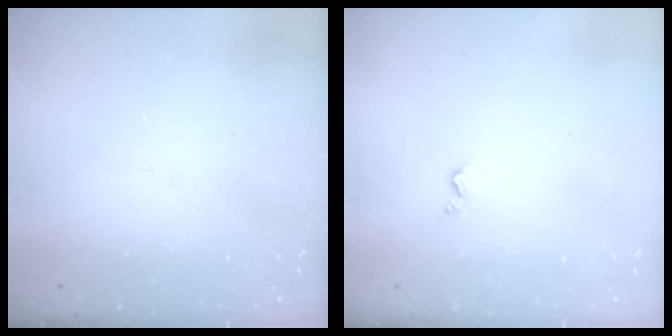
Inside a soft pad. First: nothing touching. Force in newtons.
{"total": 3.5, "press": 3.5, "slide": 0.6}